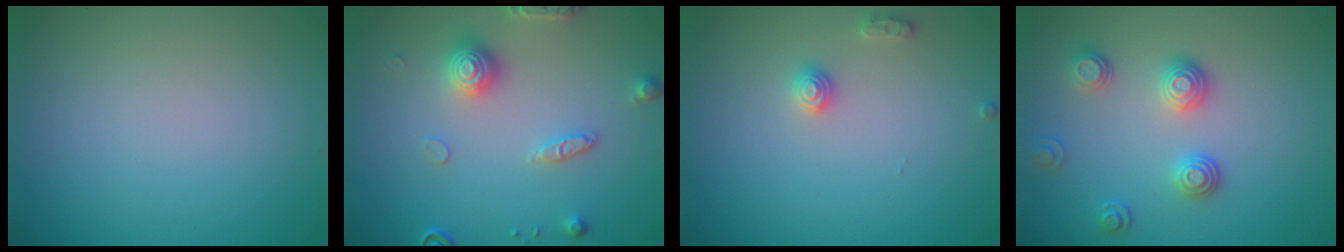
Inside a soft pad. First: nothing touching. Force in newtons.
{"total": 3.3, "press": 3.1, "slide": 1.1}
{"total": 1.4, "press": 1.4, "slide": 0.1}
{"total": 2.9, "press": 2.5, "slide": 1.5}